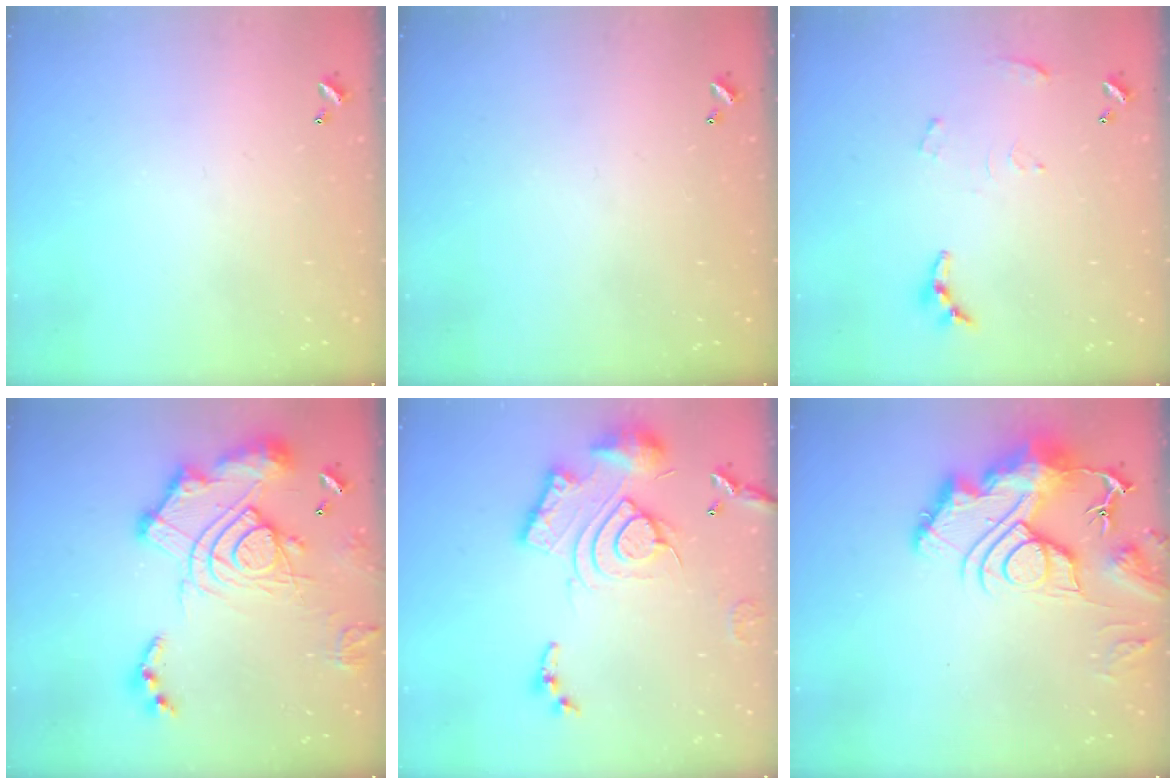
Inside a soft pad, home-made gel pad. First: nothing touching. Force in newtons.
{"total": 0.0}
{"total": 6.2, "press": 6.2, "slide": 0.5}
{"total": 20.2, "press": 20.0, "slide": 2.4}
{"total": 19.5, "press": 19.4, "slide": 2.0}
{"total": 17.8, "press": 17.8, "slide": 1.8}